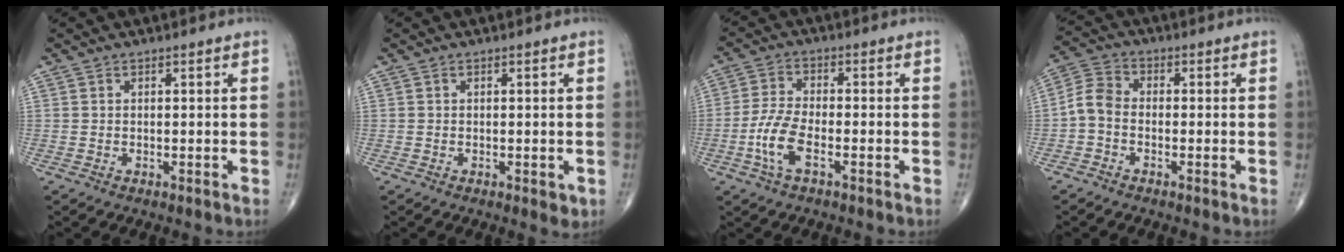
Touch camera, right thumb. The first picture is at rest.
{"total": 1.7, "force": [-0.5, 0.8, 1.5], "torque": [-0.013, -0.002, -0.006]}
{"total": 7.1, "force": [-2.7, 2.8, 5.9], "torque": [-0.134, 0.016, -0.056]}
{"total": 4.9, "force": [-1.3, 3.4, 3.3], "torque": [-0.061, 0.019, -0.043]}